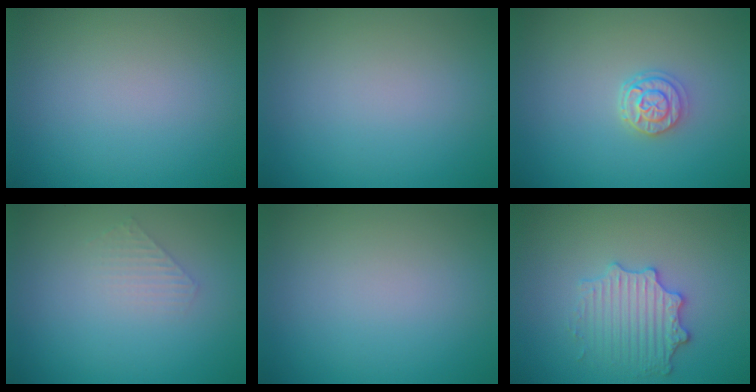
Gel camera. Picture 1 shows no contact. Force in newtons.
{"total": 0.0}
{"total": 2.3, "press": 2.0, "slide": 1.1}
{"total": 1.3, "press": 1.3, "slide": 0.2}
{"total": 0.0}
{"total": 3.1, "press": 3.0, "slide": 0.7}